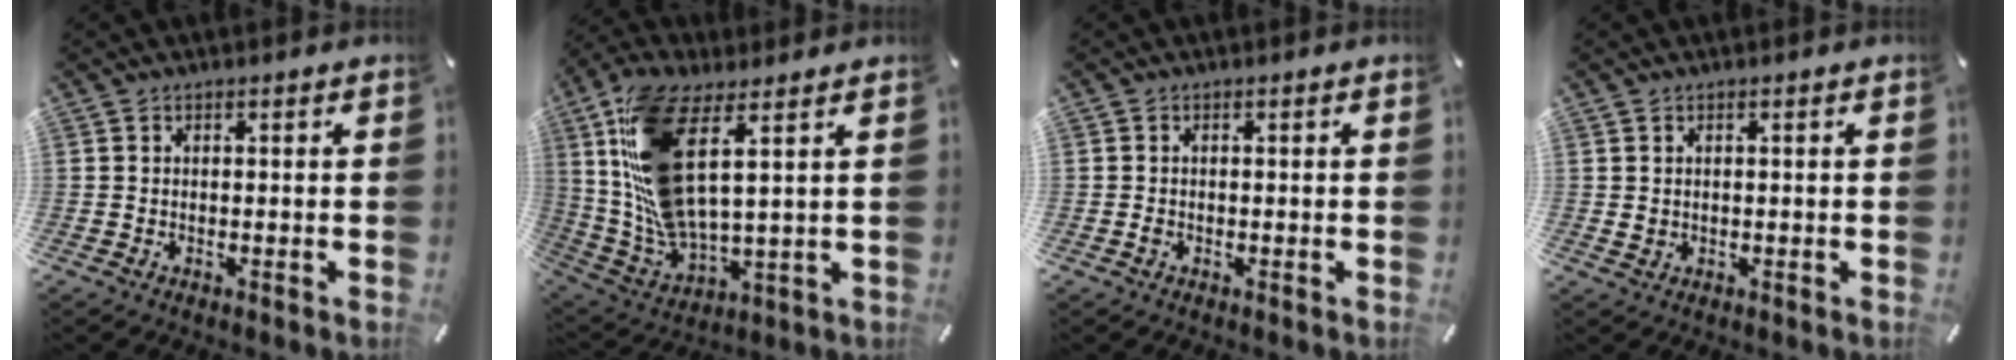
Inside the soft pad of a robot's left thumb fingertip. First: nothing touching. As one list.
[{"total": 15.7, "force": [5.5, 6.0, 13.5], "torque": [-0.298, -0.031, 0.093]}, {"total": 0.7, "force": [-0.3, 0.5, 0.3], "torque": [-0.004, 0.003, -0.008]}, {"total": 1.0, "force": [0.0, 0.9, 0.4], "torque": [-0.009, 0.004, 0.000]}]